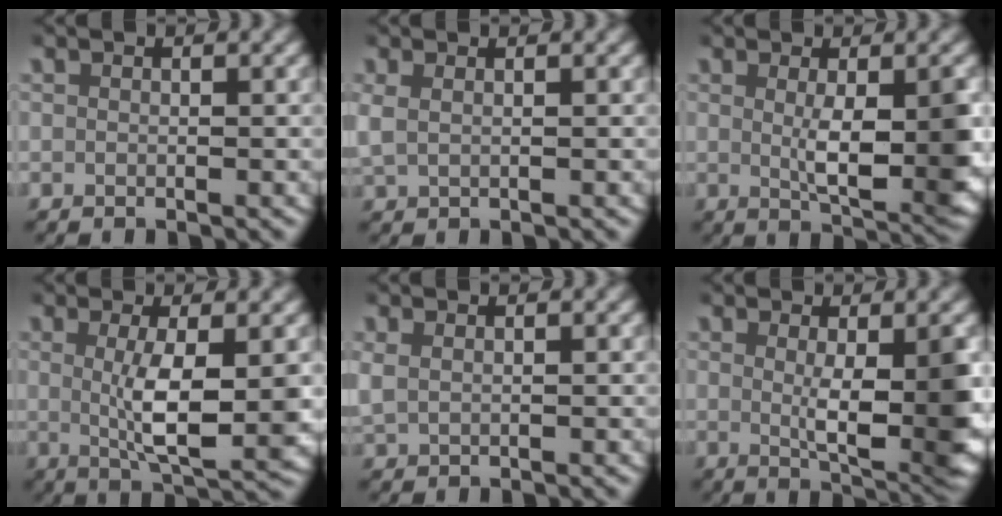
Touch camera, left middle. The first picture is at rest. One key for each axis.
{"total": 2.0, "fx": 0.6, "fy": 1.3, "fz": 1.3, "tx": -0.042, "ty": 0.000, "tz": 0.014}
{"total": 6.7, "fx": -0.1, "fy": 2.3, "fz": 6.3, "tx": -0.091, "ty": -0.018, "tz": 0.005}
{"total": 6.4, "fx": 0.5, "fy": 1.9, "fz": 6.1, "tx": -0.104, "ty": -0.016, "tz": 0.016}
{"total": 1.7, "fx": 0.7, "fy": 1.2, "fz": 1.1, "tx": -0.034, "ty": 0.000, "tz": 0.017}
{"total": 8.1, "fx": -0.1, "fy": 2.9, "fz": 7.6, "tx": -0.104, "ty": -0.025, "tz": 0.009}